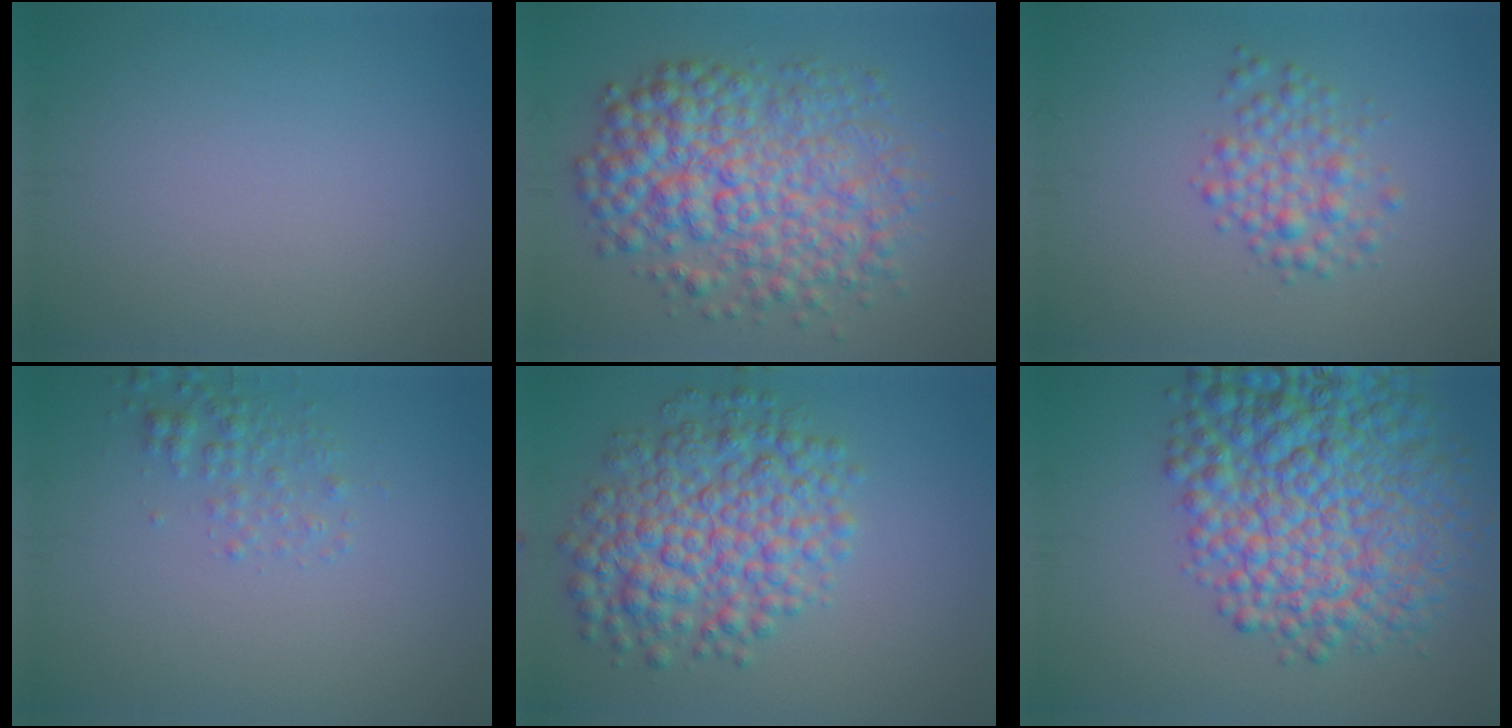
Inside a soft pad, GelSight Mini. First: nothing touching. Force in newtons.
{"total": 8.5, "press": 8.5, "slide": 0.0}
{"total": 2.9, "press": 2.9, "slide": 0.0}
{"total": 1.8, "press": 1.8, "slide": 0.1}
{"total": 7.4, "press": 7.4, "slide": 0.1}
{"total": 12.3, "press": 12.2, "slide": 0.4}